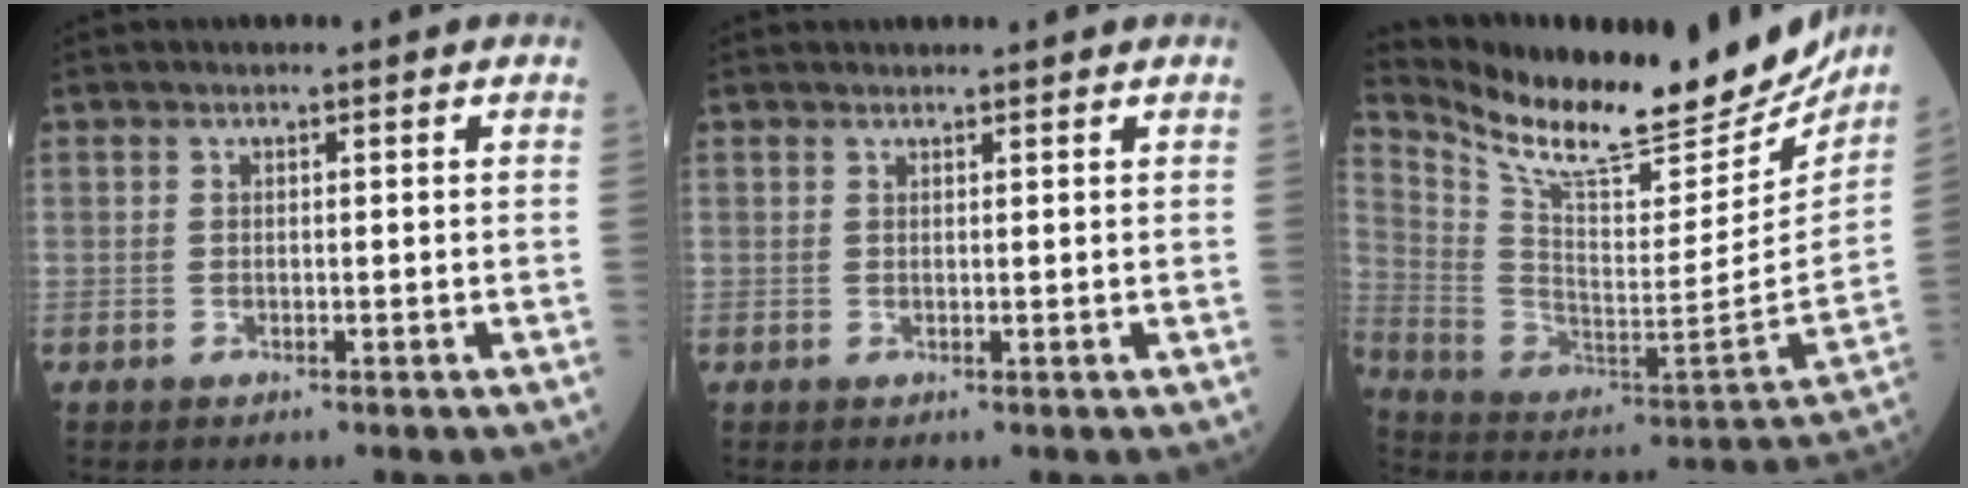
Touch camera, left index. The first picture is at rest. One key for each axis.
{"total": 2.2, "fx": 2.2, "fy": 0.2, "fz": 0.4, "tx": -0.006, "ty": 0.012, "tz": 0.028}
{"total": 26.7, "fx": 23.0, "fy": 6.0, "fz": 12.0, "tx": -0.214, "ty": -0.056, "tz": 0.344}